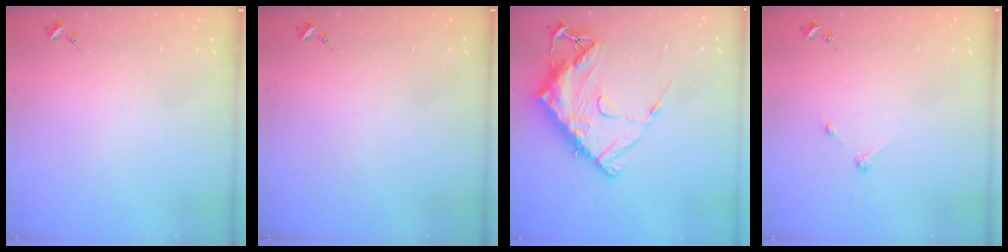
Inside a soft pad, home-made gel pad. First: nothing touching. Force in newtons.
{"total": 0.0}
{"total": 18.7, "press": 18.6, "slide": 1.9}
{"total": 2.7, "press": 2.7, "slide": 0.3}